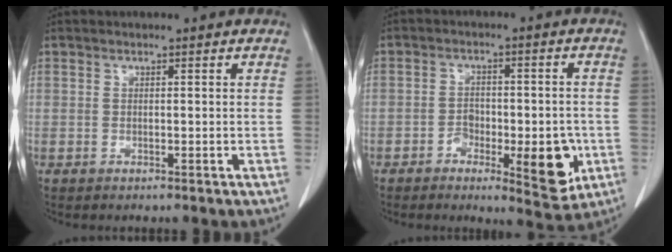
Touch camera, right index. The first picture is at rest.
{"total": 9.9, "force": [-3.6, 4.0, 8.3], "torque": [-0.099, 0.002, -0.045]}